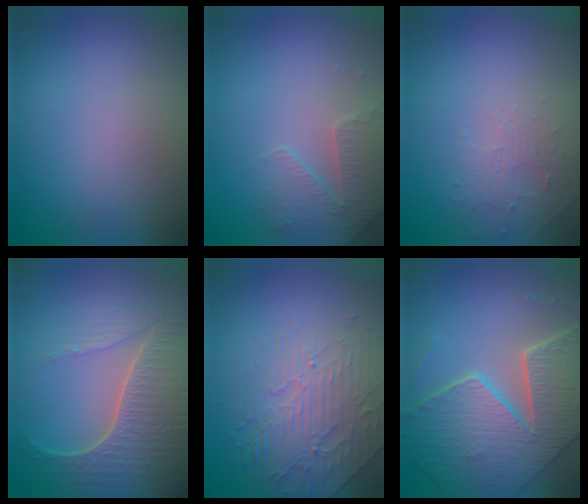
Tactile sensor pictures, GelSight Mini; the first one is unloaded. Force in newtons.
{"total": 3.2, "press": 3.1, "slide": 0.8}
{"total": 1.4, "press": 0.7, "slide": 1.2}
{"total": 6.4, "press": 5.0, "slide": 4.0}
{"total": 4.0, "press": 3.6, "slide": 1.6}
{"total": 8.8, "press": 6.3, "slide": 6.2}